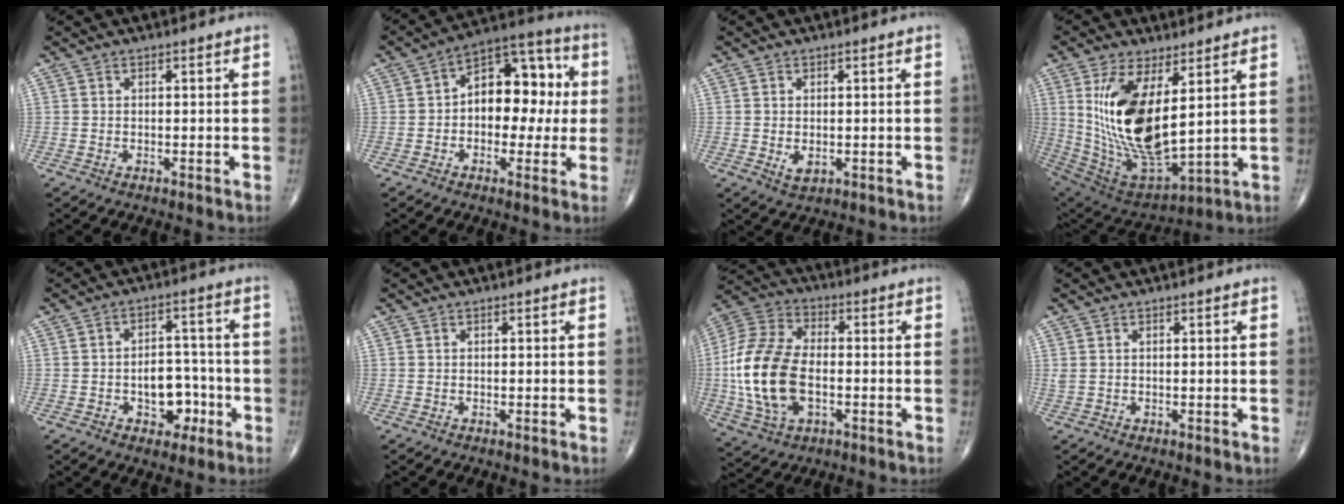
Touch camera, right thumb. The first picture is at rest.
{"total": 14.3, "force": [0.7, 9.1, 11.0], "torque": [-0.112, 0.040, -0.002]}
{"total": 2.4, "force": [-0.2, 1.6, 1.9], "torque": [-0.028, -0.004, 0.002]}
{"total": 20.2, "force": [4.7, 8.7, 17.6], "torque": [-0.337, -0.035, 0.110]}
{"total": 8.0, "force": [-2.7, 5.5, 5.1], "torque": [-0.033, 0.036, -0.036]}
{"total": 0.0}
{"total": 18.4, "force": [-2.2, 10.8, 14.7], "torque": [-0.310, 0.014, -0.039]}
{"total": 0.9, "force": [0.4, 0.4, 0.7], "torque": [-0.018, 0.011, 0.014]}